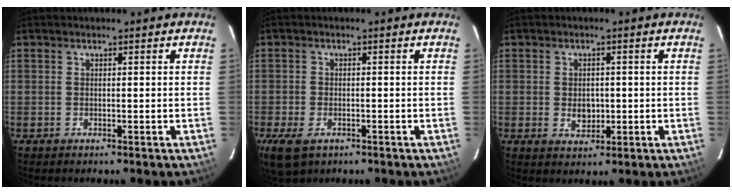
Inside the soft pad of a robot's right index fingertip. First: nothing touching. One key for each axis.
{"total": 6.9, "fx": -3.6, "fy": 4.1, "fz": 4.2, "tx": -0.099, "ty": -0.020, "tz": -0.066}
{"total": 3.6, "fx": -0.4, "fy": 2.7, "fz": 2.4, "tx": -0.041, "ty": -0.001, "tz": -0.003}